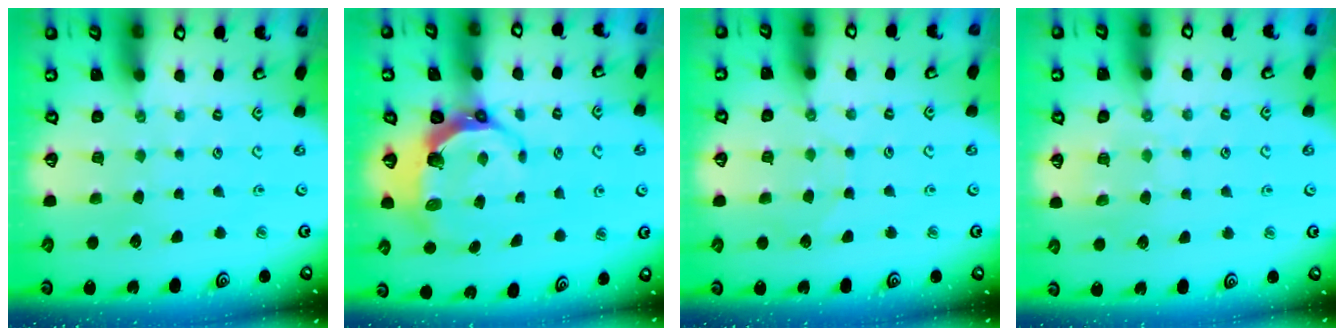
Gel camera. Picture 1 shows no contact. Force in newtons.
{"total": 7.6, "press": 6.1, "slide": 4.5}
{"total": 4.7, "press": 4.6, "slide": 0.5}
{"total": 6.8, "press": 6.8, "slide": 0.7}